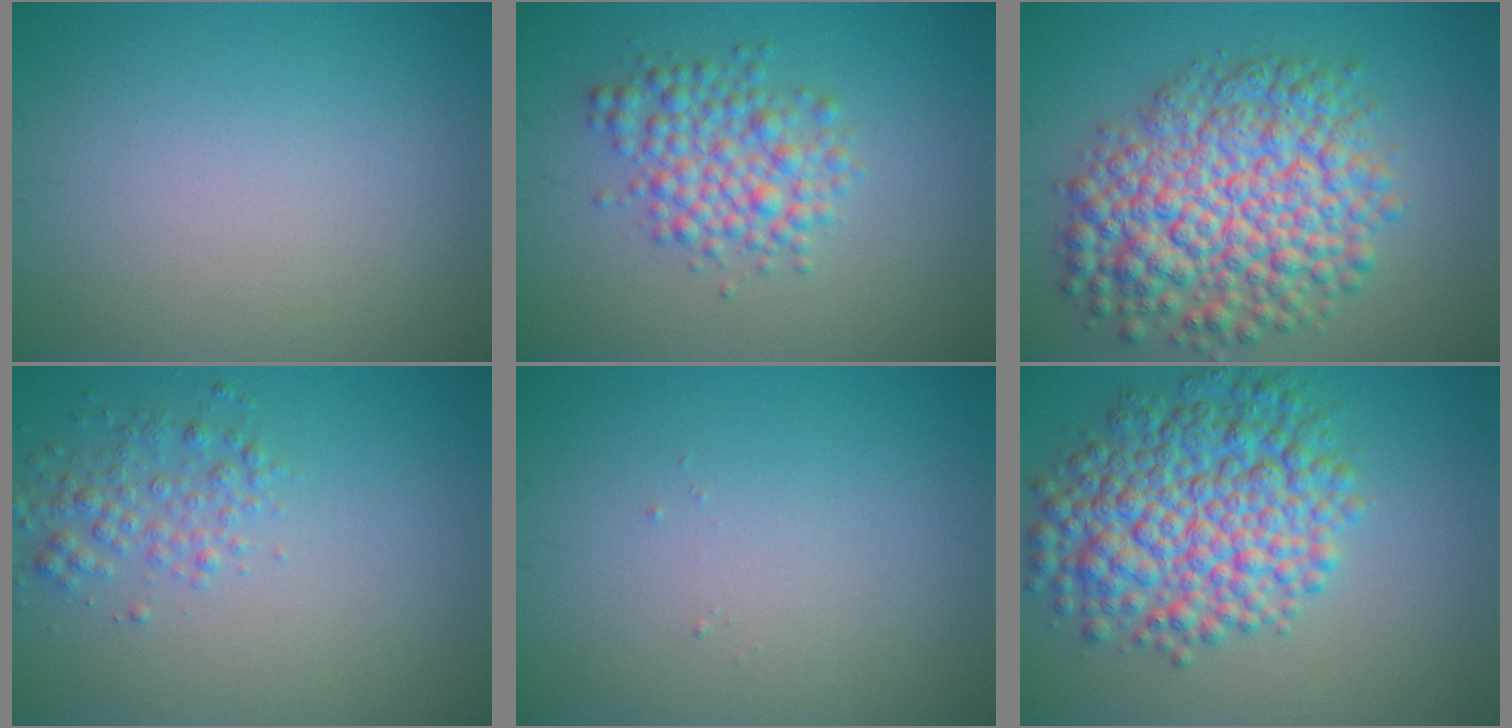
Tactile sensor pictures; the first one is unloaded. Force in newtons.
{"total": 4.1, "press": 4.1, "slide": 0.0}
{"total": 10.2, "press": 10.2, "slide": 0.3}
{"total": 2.5, "press": 2.5, "slide": 0.1}
{"total": 0.0}
{"total": 8.9, "press": 8.9, "slide": 0.1}